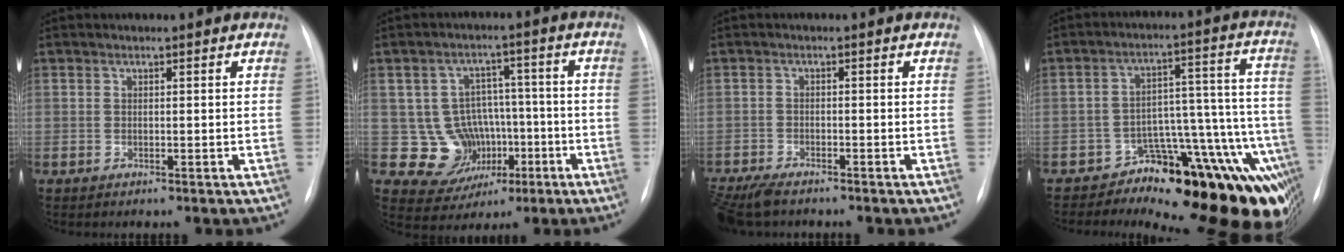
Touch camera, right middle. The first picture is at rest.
{"total": 8.9, "force": [-1.8, 8.5, 2.0], "torque": [-0.025, 0.033, -0.016]}
{"total": 6.9, "force": [-5.7, 1.9, 3.4], "torque": [-0.060, -0.017, -0.099]}
{"total": 19.0, "force": [-13.3, 6.0, 12.2], "torque": [-0.027, 0.076, -0.163]}